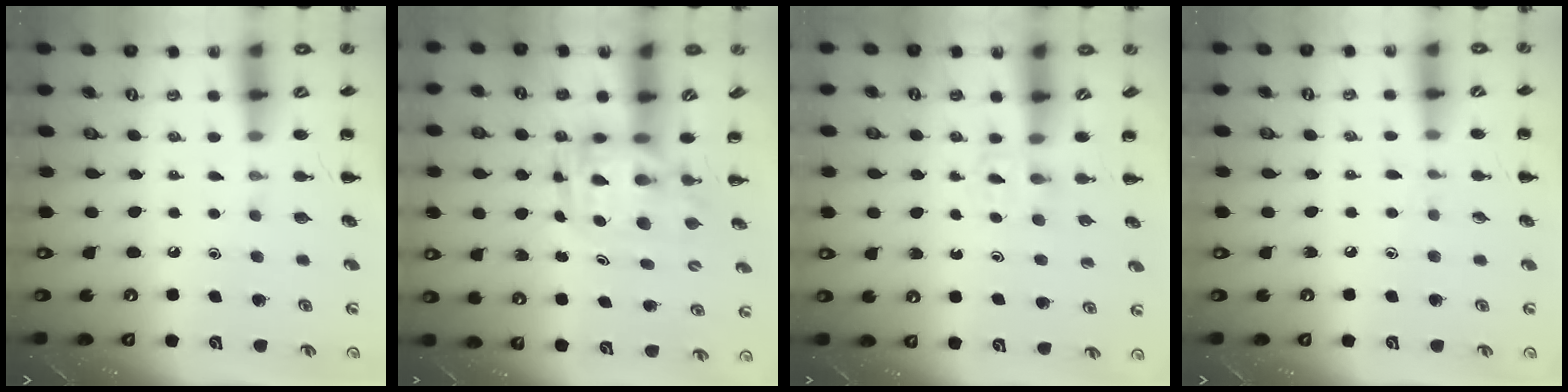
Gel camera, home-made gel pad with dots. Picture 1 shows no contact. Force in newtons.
{"total": 3.6, "press": 3.6, "slide": 0.7}
{"total": 2.3, "press": 2.1, "slide": 1.0}
{"total": 4.8, "press": 4.3, "slide": 2.0}